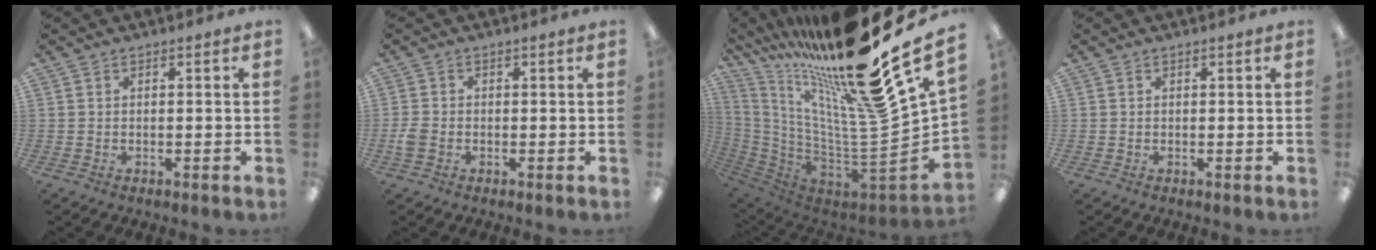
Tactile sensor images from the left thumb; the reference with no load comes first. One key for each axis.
{"total": 2.7, "fx": -0.7, "fy": 2.0, "fz": 1.7, "tx": -0.035, "ty": 0.004, "tz": -0.014}
{"total": 25.0, "fx": 19.1, "fy": 2.7, "fz": 15.8, "tx": -0.200, "ty": -0.196, "tz": 0.315}
{"total": 0.0}